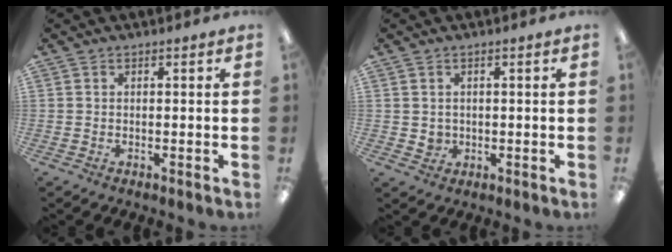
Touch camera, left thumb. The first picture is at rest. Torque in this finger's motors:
{"motor_torque": [-0.13, 0.12, 0.01, -0.03, 0.00]}